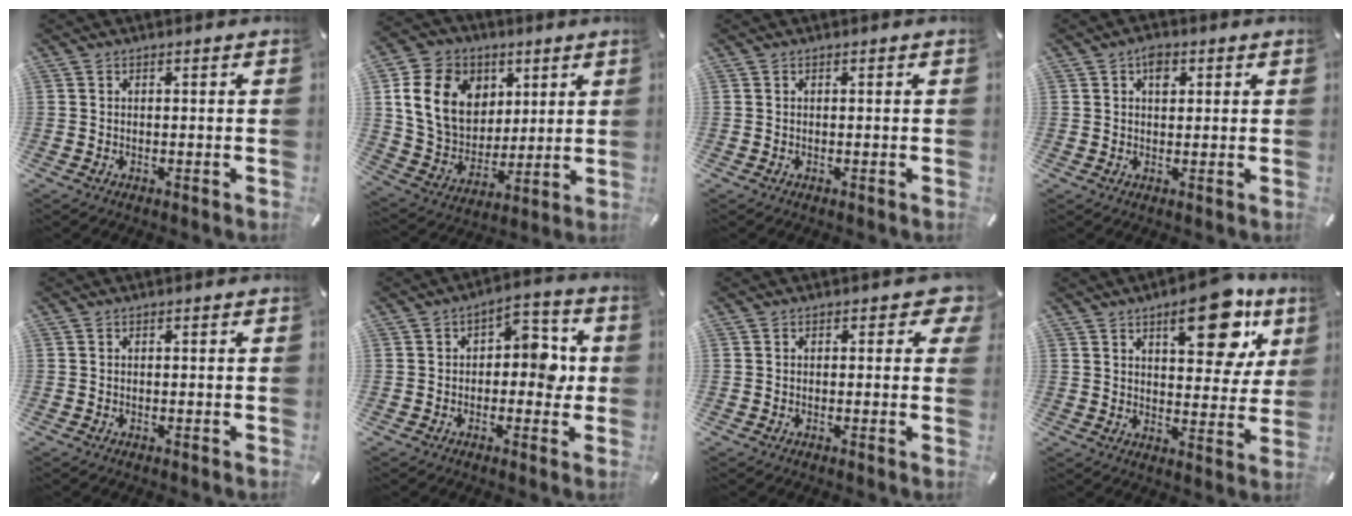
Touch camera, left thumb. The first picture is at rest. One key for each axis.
{"total": 17.0, "fx": 5.3, "fy": 13.9, "fz": 8.2, "tx": -0.174, "ty": -0.009, "tz": 0.103}
{"total": 0.0}
{"total": 3.3, "fx": 1.2, "fy": 2.1, "fz": 2.2, "tx": -0.023, "ty": -0.002, "tz": 0.014}
{"total": 0.0}
{"total": 7.9, "fx": -0.5, "fy": 5.1, "fz": 6.0, "tx": -0.071, "ty": 0.008, "tz": -0.016}
{"total": 3.6, "fx": 1.1, "fy": 2.2, "fz": 2.6, "tx": -0.021, "ty": -0.002, "tz": 0.013}
{"total": 16.9, "fx": 8.8, "fy": 7.8, "fz": 12.0, "tx": -0.142, "ty": -0.043, "tz": 0.138}